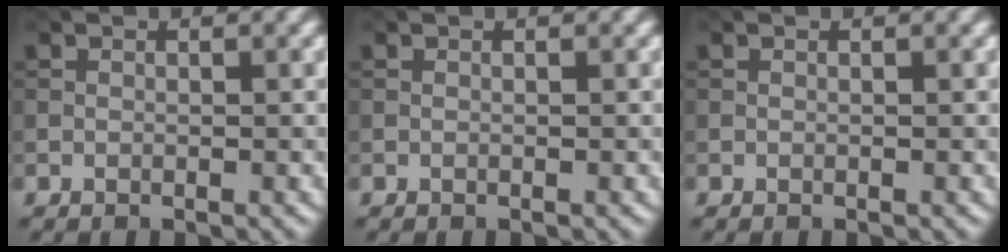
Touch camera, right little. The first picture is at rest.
{"total": 0.0}
{"total": 0.0}